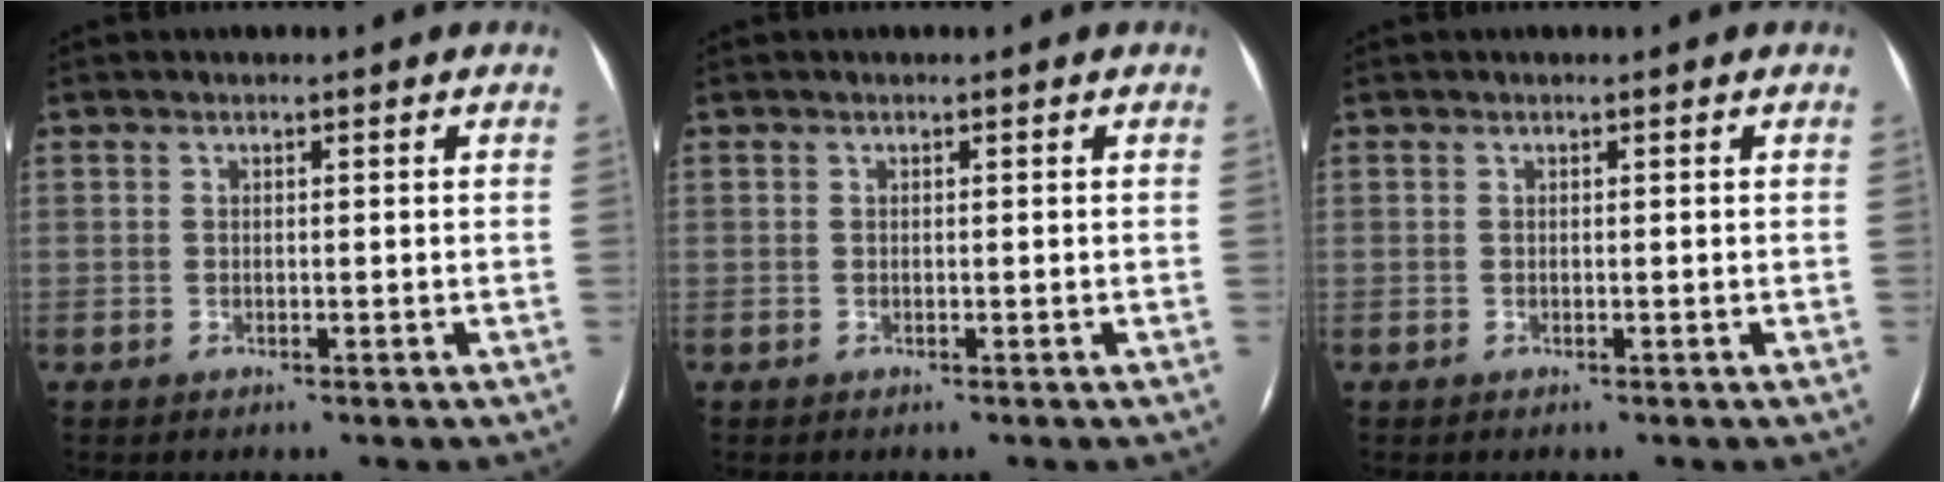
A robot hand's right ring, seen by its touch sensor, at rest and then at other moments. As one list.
[{"total": 0.0}, {"total": 0.0}]